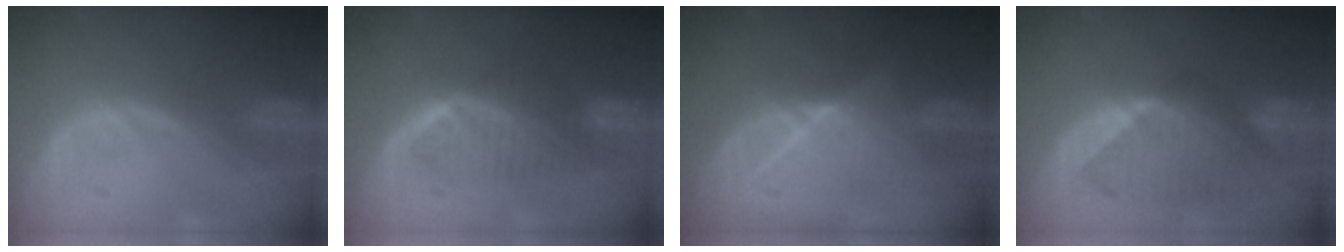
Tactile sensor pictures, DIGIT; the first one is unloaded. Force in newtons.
{"total": 6.7, "press": 6.1, "slide": 2.8}
{"total": 6.5, "press": 6.3, "slide": 1.5}
{"total": 8.0, "press": 7.9, "slide": 1.4}